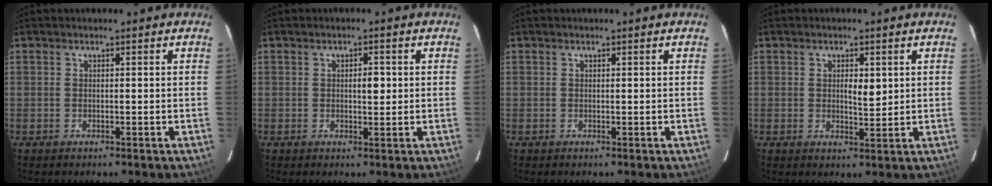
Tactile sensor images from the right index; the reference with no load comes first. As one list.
[{"total": 2.2, "force": [0.3, 0.9, 2.0], "torque": [-0.030, 0.002, 0.004]}, {"total": 0.0}, {"total": 3.0, "force": [0.8, 1.1, 2.7], "torque": [-0.041, -0.004, 0.012]}]